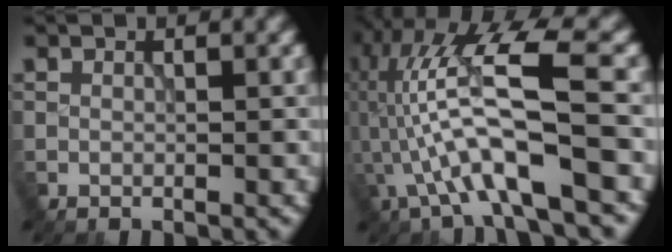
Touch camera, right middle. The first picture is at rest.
{"total": 9.8, "force": [-1.9, 2.0, 9.4], "torque": [-0.188, 0.021, -0.037]}